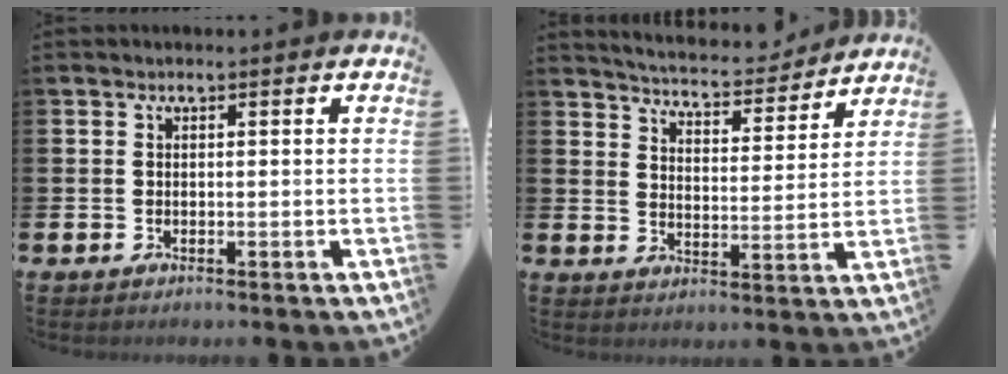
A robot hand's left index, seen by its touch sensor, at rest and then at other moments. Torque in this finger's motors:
{"motor_torque": [0.90, -1.24, 0.31, 0.10]}